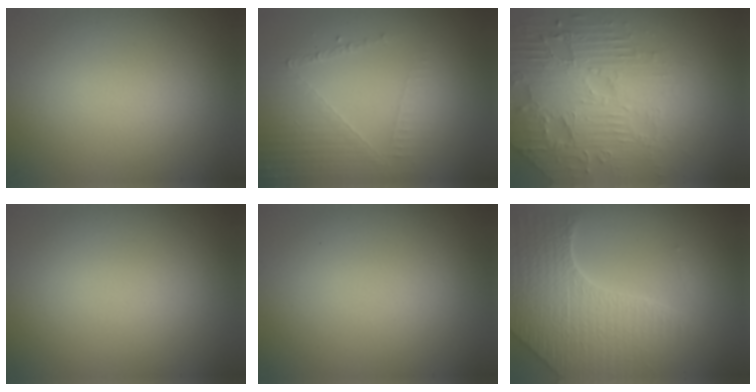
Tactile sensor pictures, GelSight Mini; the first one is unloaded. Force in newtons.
{"total": 5.1, "press": 3.1, "slide": 4.0}
{"total": 7.1, "press": 5.5, "slide": 4.6}
{"total": 0.0}
{"total": 0.0}
{"total": 8.0, "press": 5.6, "slide": 5.6}